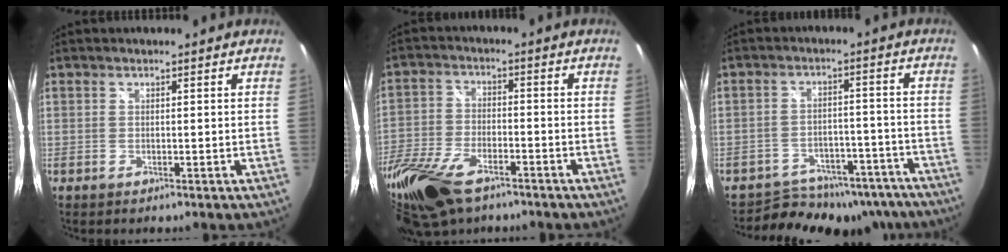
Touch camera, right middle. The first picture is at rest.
{"total": 19.3, "force": [-12.6, 9.1, 11.4], "torque": [-0.285, -0.039, -0.238]}
{"total": 16.7, "force": [-14.2, 7.5, 4.3], "torque": [-0.088, 0.022, -0.176]}